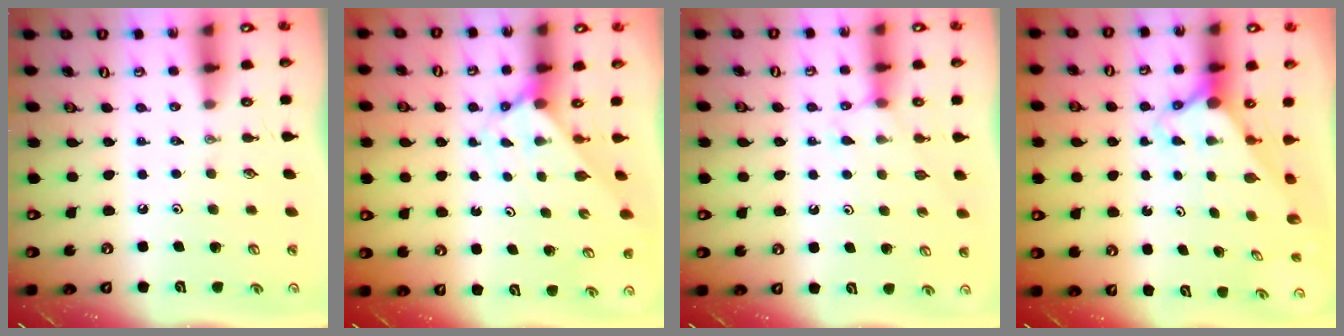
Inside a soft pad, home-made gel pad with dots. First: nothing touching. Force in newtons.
{"total": 2.6, "press": 2.6, "slide": 0.3}
{"total": 5.3, "press": 5.2, "slide": 0.6}
{"total": 2.5, "press": 2.5, "slide": 0.2}